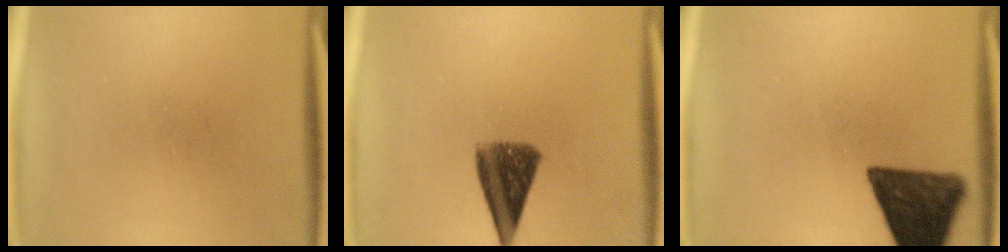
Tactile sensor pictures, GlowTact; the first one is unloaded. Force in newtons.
{"total": 8.8}
{"total": 13.7}